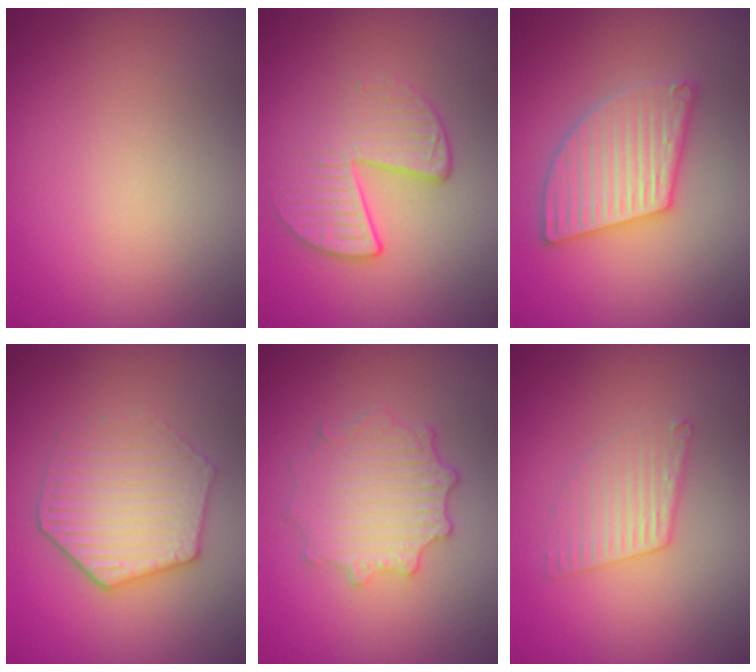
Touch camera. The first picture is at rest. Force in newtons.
{"total": 3.0, "press": 2.4, "slide": 1.8}
{"total": 5.2, "press": 5.2, "slide": 0.5}
{"total": 4.4, "press": 4.0, "slide": 1.8}
{"total": 4.3, "press": 3.5, "slide": 2.4}
{"total": 2.5, "press": 2.5, "slide": 0.2}